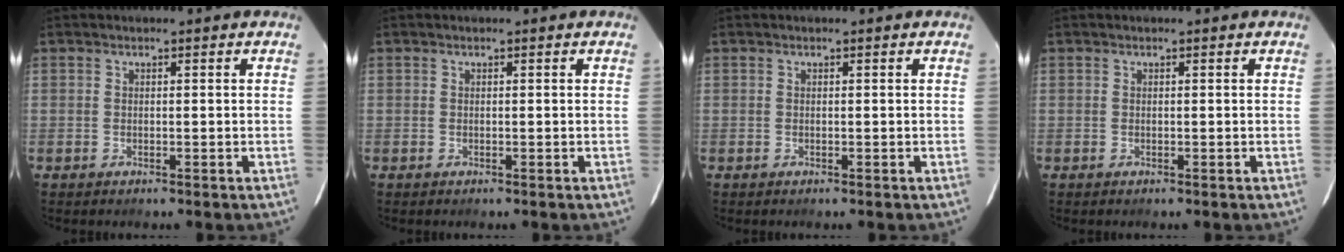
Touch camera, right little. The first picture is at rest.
{"total": 0.0}
{"total": 0.0}
{"total": 0.0}